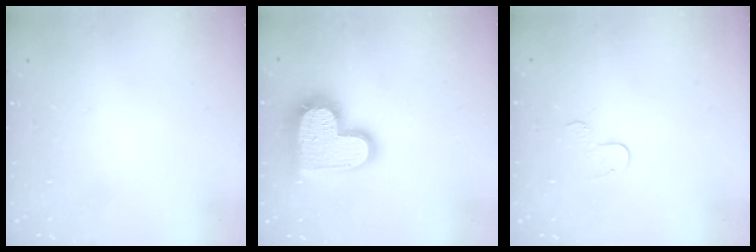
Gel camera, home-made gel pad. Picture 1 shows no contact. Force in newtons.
{"total": 18.9, "press": 18.9, "slide": 1.3}
{"total": 4.9, "press": 4.9, "slide": 0.5}